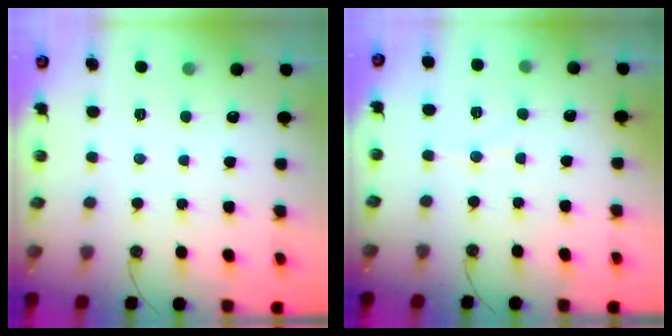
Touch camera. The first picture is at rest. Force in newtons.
{"total": 5.0, "press": 4.7, "slide": 1.7}